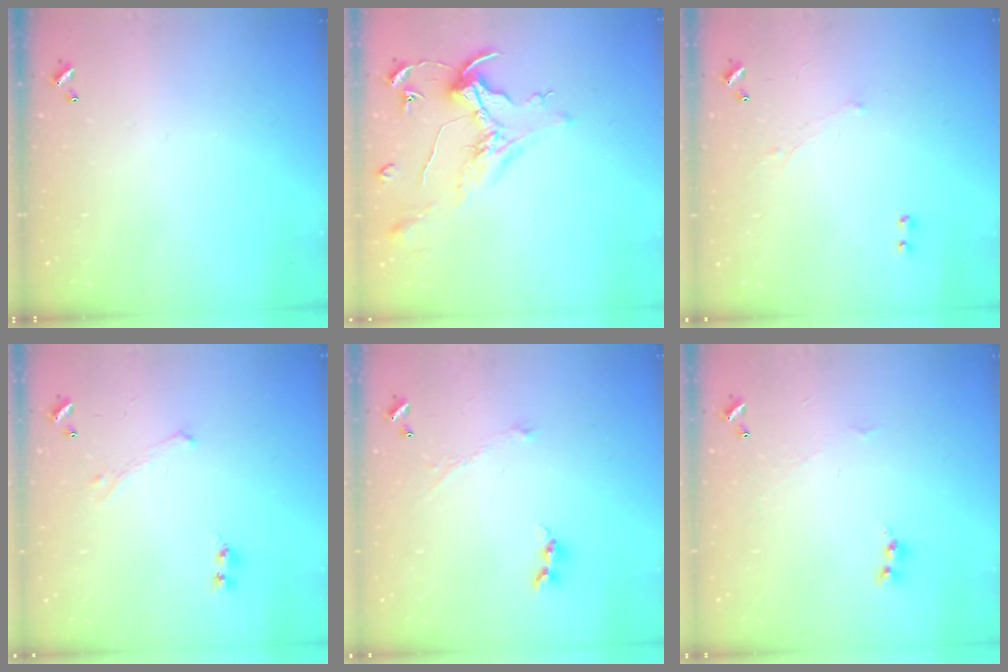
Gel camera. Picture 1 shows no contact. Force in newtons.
{"total": 1.6, "press": 1.4, "slide": 0.7}
{"total": 1.2, "press": 0.8, "slide": 0.9}
{"total": 0.0}
{"total": 1.2, "press": 1.2, "slide": 0.1}
{"total": 1.6, "press": 1.5, "slide": 0.4}